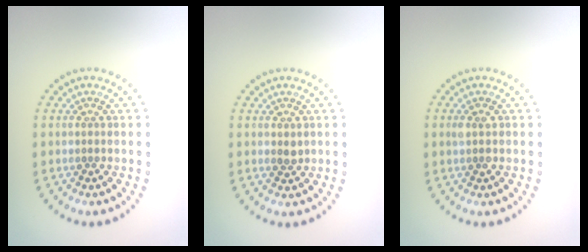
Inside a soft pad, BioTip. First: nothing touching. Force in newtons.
{"total": 0.8, "press": 0.8, "slide": 0.2}
{"total": 1.1, "press": 1.1, "slide": 0.2}